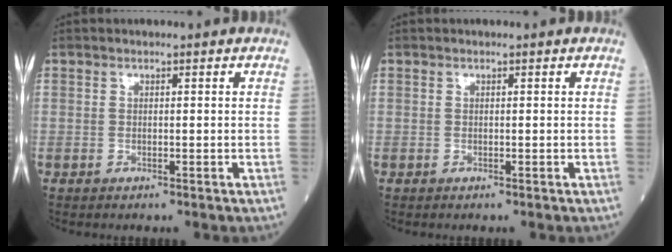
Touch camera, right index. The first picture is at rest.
{"total": 0.0}